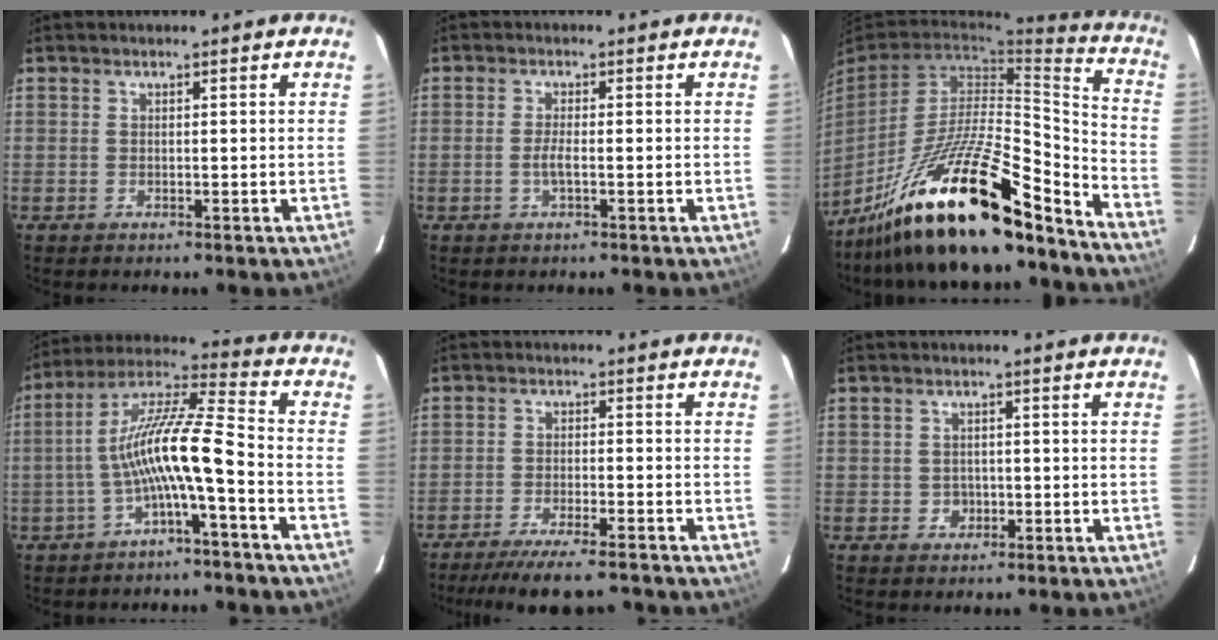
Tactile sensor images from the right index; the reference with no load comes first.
{"total": 2.1, "force": [-0.8, 0.1, 1.9], "torque": [-0.040, -0.003, -0.015]}
{"total": 24.1, "force": [-18.7, 4.4, 14.5], "torque": [-0.246, -0.025, -0.316]}
{"total": 12.0, "force": [-3.7, 0.9, 11.3], "torque": [-0.229, 0.017, -0.071]}
{"total": 11.6, "force": [-10.2, 1.7, 5.4], "torque": [-0.116, -0.018, -0.157]}
{"total": 2.4, "force": [-0.5, 2.3, 0.3], "torque": [-0.006, 0.004, -0.002]}